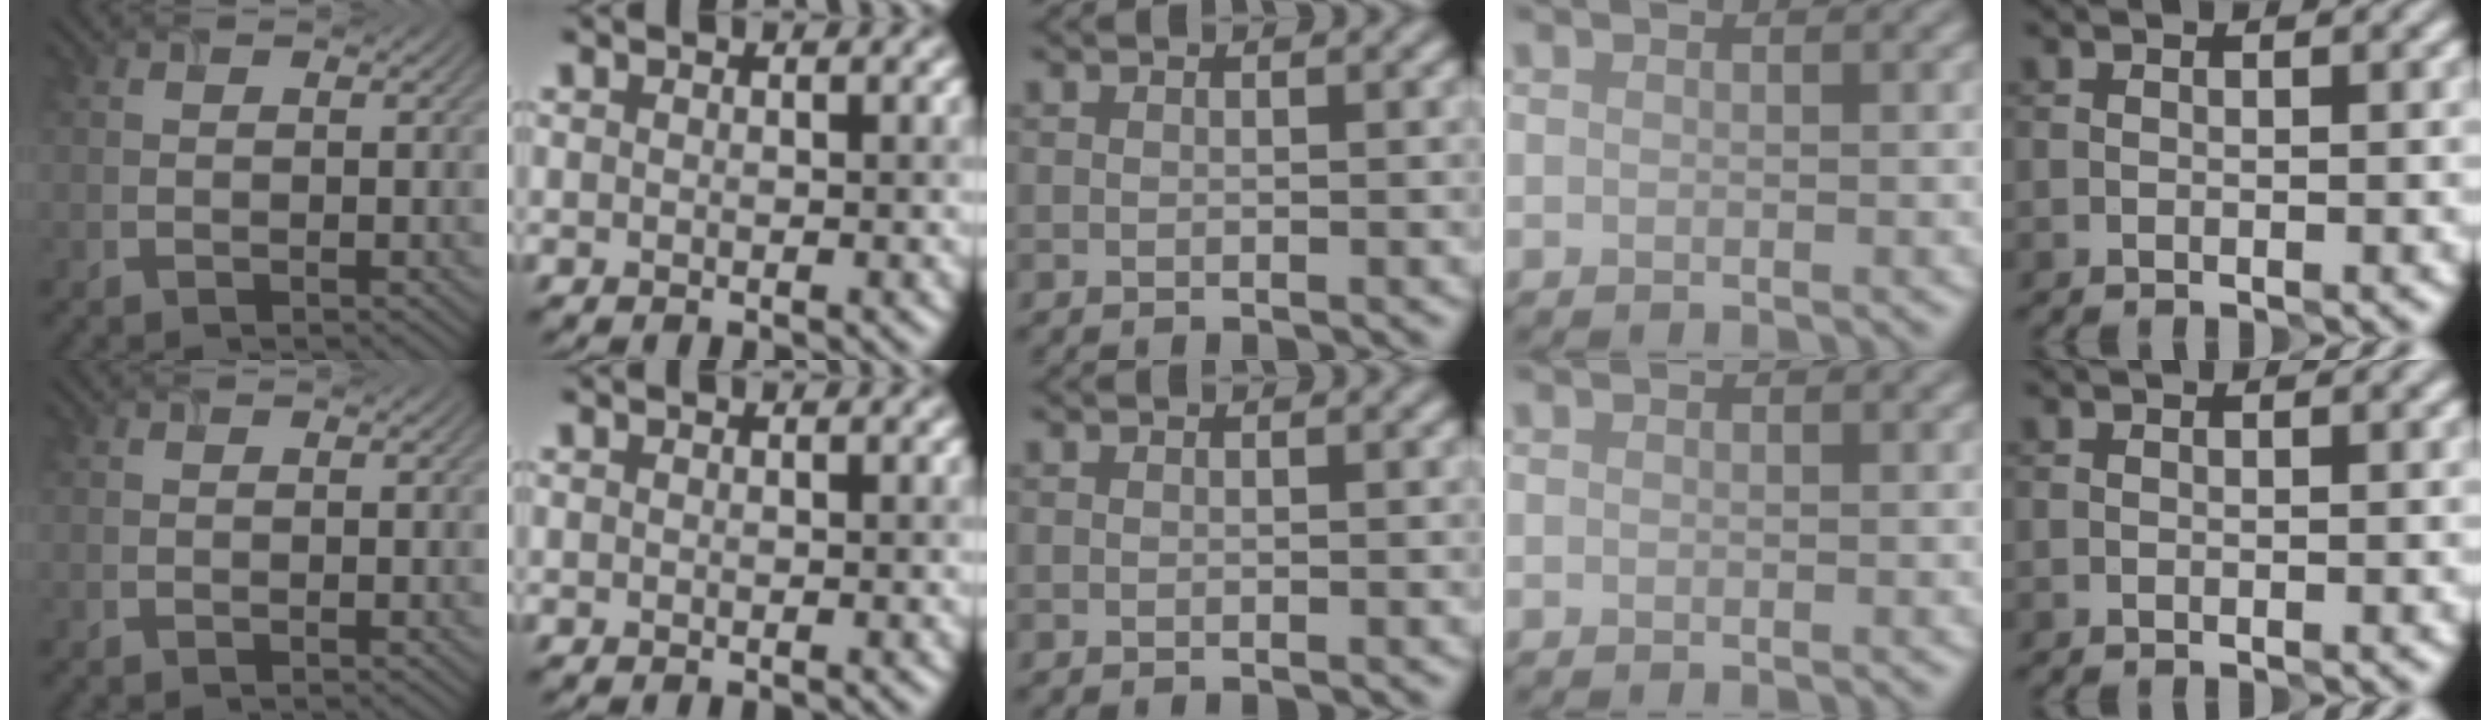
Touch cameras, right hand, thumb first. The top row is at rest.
{}